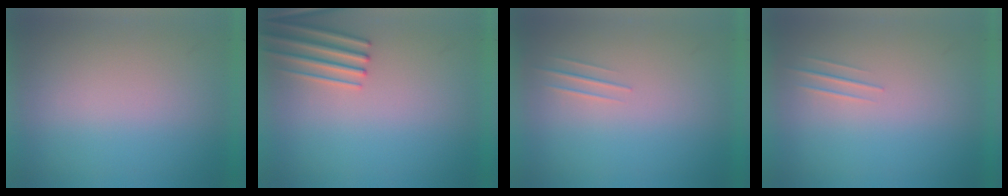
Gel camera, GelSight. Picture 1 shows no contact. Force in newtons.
{"total": 2.7}
{"total": 1.0}
{"total": 1.0}